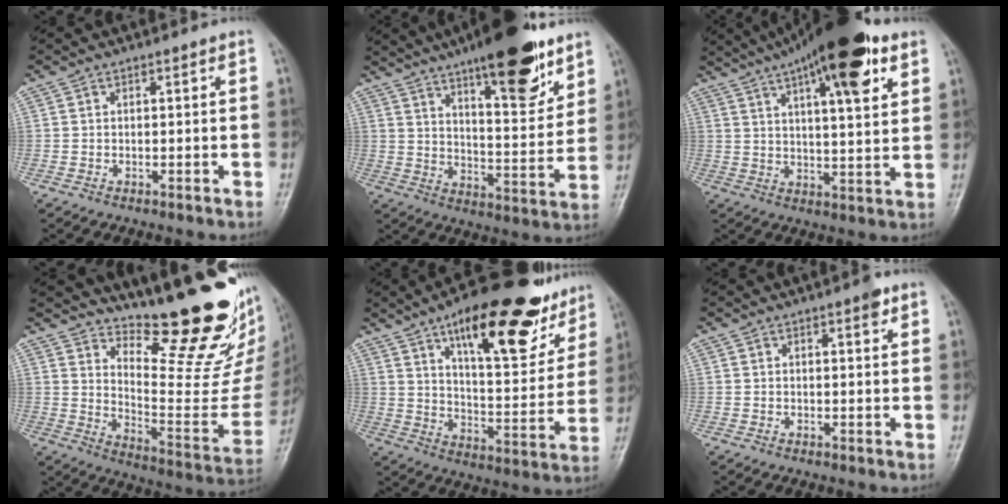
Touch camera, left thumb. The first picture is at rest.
{"total": 19.4, "force": [12.6, 5.7, 13.6], "torque": [-0.168, -0.068, 0.194]}
{"total": 19.3, "force": [10.8, 5.4, 15.0], "torque": [-0.217, -0.019, 0.163]}
{"total": 24.2, "force": [18.2, 6.6, 14.6], "torque": [-0.172, -0.144, 0.262]}
{"total": 24.6, "force": [14.9, 9.1, 17.4], "torque": [-0.200, -0.048, 0.227]}
{"total": 1.8, "force": [1.1, 0.6, 1.2], "torque": [-0.013, -0.005, 0.014]}